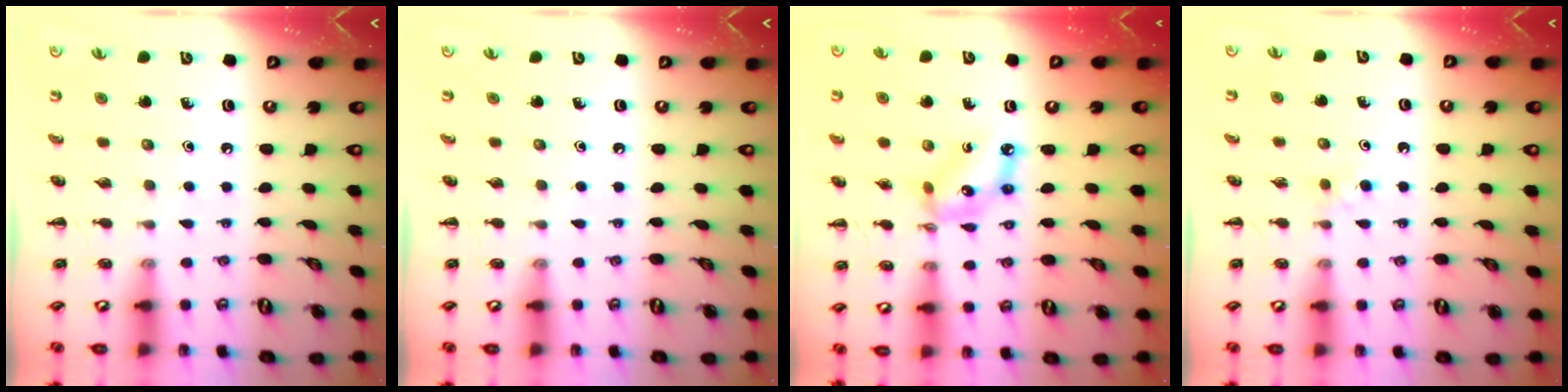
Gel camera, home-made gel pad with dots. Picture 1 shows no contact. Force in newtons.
{"total": 0.0}
{"total": 9.2, "press": 9.0, "slide": 2.1}
{"total": 2.6, "press": 2.4, "slide": 1.0}